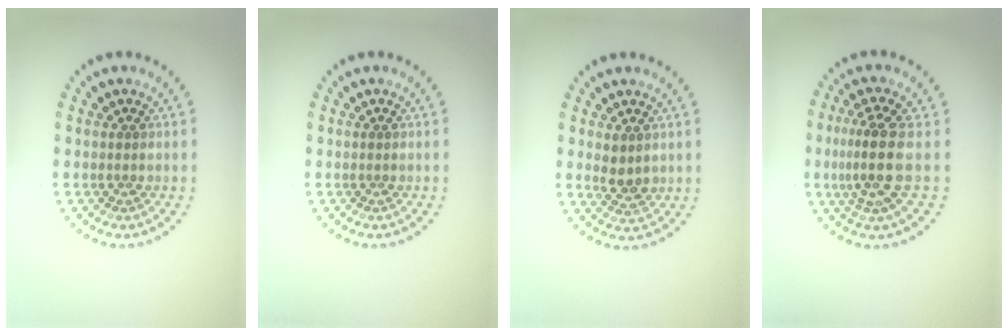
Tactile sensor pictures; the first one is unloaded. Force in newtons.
{"total": 0.0}
{"total": 2.0, "press": 1.9, "slide": 0.7}
{"total": 3.8, "press": 3.2, "slide": 2.1}